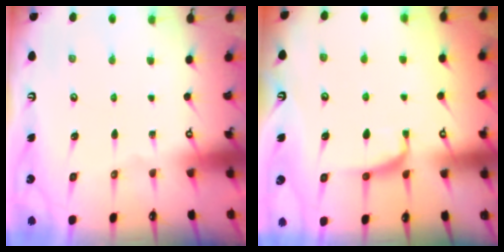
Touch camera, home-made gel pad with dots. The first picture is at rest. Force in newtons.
{"total": 0.9, "press": 0.8, "slide": 0.4}